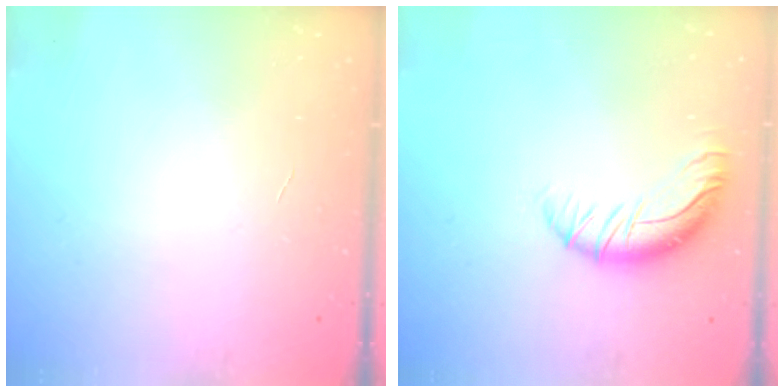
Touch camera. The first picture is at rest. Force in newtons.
{"total": 10.3, "press": 10.3, "slide": 0.4}